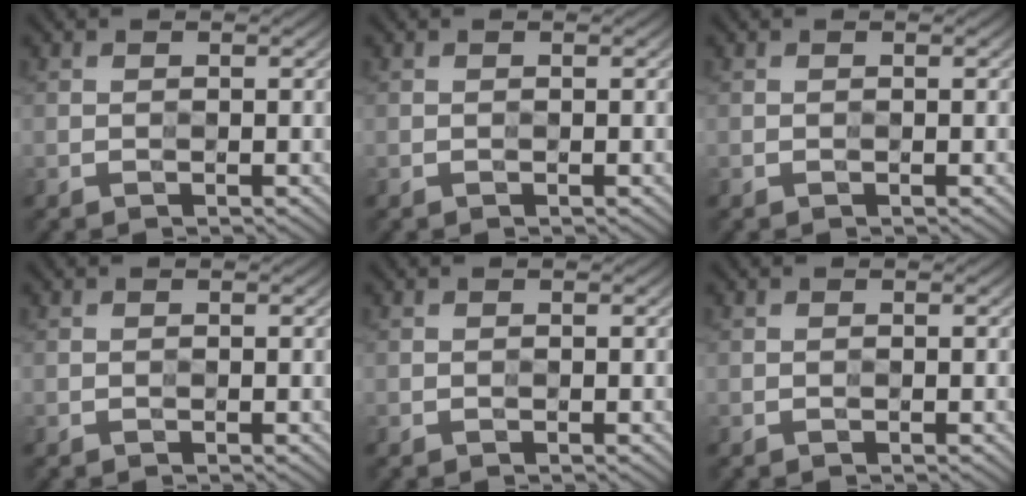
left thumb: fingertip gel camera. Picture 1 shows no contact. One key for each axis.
{"total": 0.0}
{"total": 0.0}
{"total": 0.0}
{"total": 0.0}
{"total": 0.0}